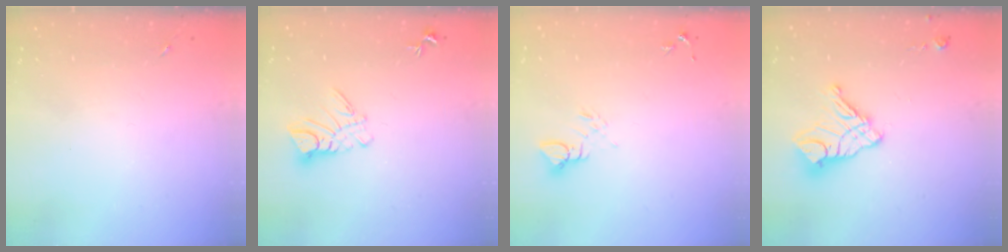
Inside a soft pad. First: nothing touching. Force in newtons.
{"total": 8.0, "press": 8.0, "slide": 0.7}
{"total": 3.8, "press": 3.8, "slide": 0.2}
{"total": 13.5, "press": 13.4, "slide": 1.3}